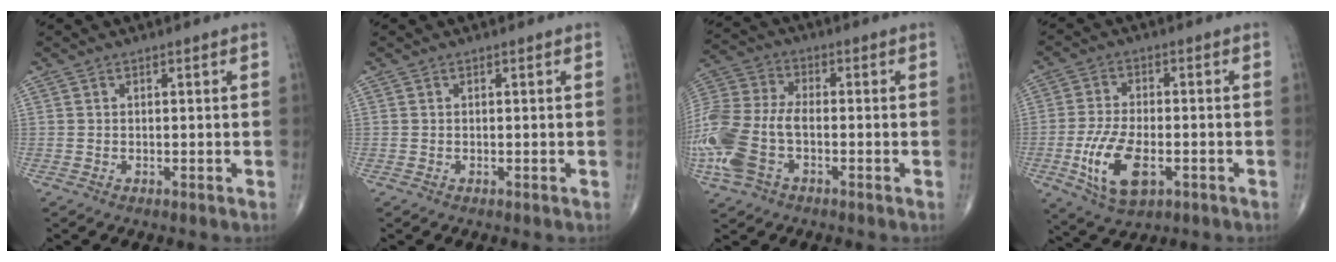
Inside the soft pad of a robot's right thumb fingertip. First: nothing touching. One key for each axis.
{"total": 0.0}
{"total": 16.1, "fx": -4.3, "fy": 9.2, "fz": 12.5, "tx": -0.309, "ty": 0.017, "tz": -0.083}
{"total": 11.2, "fx": -3.5, "fy": 5.6, "fz": 9.0, "tx": -0.175, "ty": 0.003, "tz": -0.057}